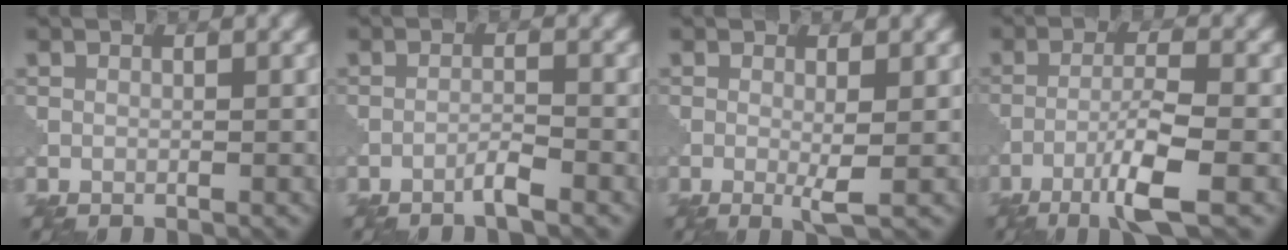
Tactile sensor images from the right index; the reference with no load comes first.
{"total": 1.6, "force": [-1.2, 0.0, 1.1], "torque": [-0.018, 0.007, -0.029]}
{"total": 2.0, "force": [-0.2, 0.1, 2.0], "torque": [-0.039, -0.007, -0.004]}
{"total": 5.5, "force": [-2.9, 0.4, 4.6], "torque": [-0.081, 0.007, -0.062]}